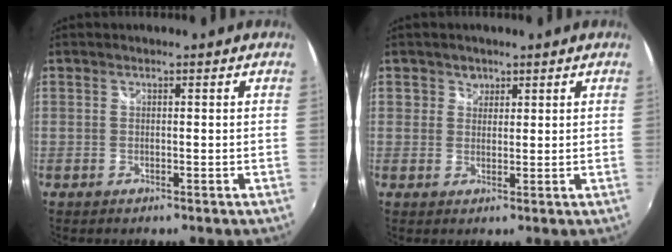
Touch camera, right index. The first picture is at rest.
{"total": 2.2, "force": [0.9, 2.0, 0.1], "torque": [0.006, 0.009, 0.013]}